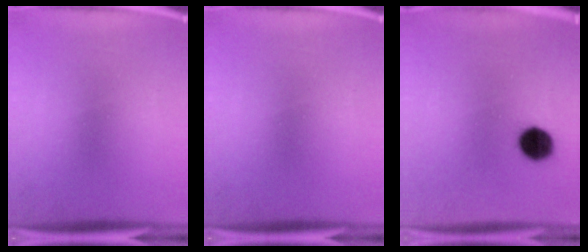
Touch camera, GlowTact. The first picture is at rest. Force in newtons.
{"total": 0.0}
{"total": 8.1}